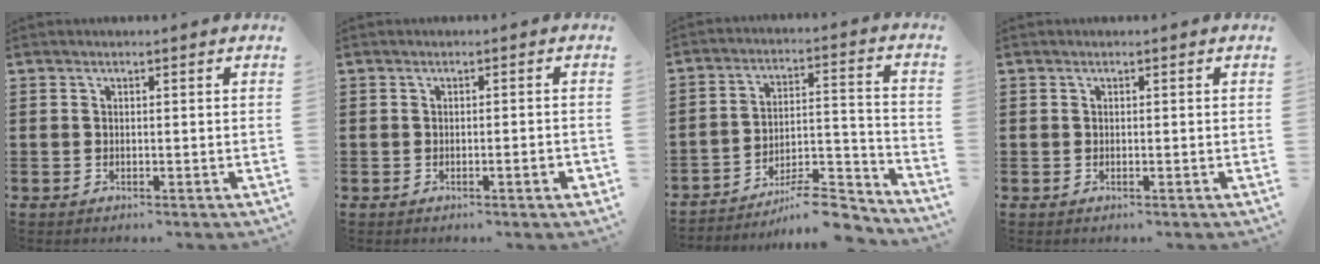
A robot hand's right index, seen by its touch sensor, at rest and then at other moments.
{"total": 1.6, "force": [-0.6, 0.0, 1.4], "torque": [-0.022, -0.001, -0.011]}
{"total": 9.4, "force": [-8.4, 1.9, 3.7], "torque": [-0.043, 0.027, -0.159]}
{"total": 0.0}